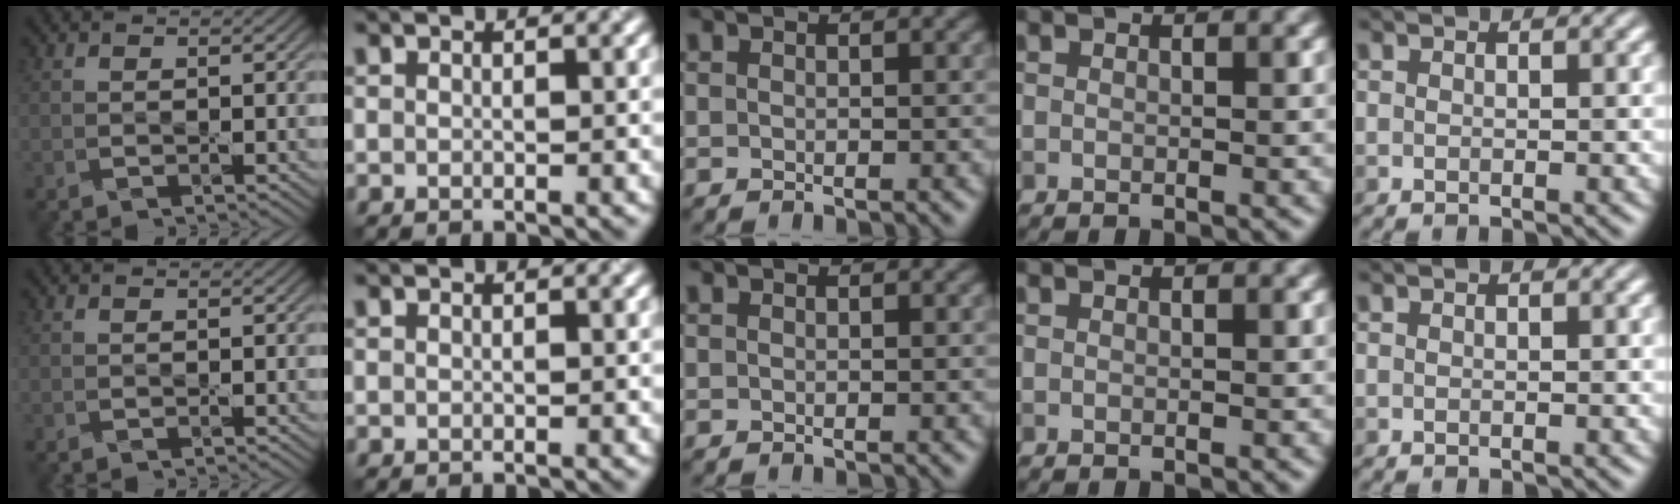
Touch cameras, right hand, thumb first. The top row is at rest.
{}